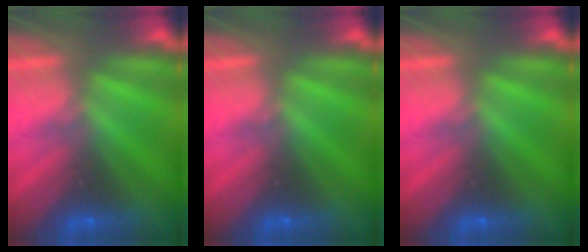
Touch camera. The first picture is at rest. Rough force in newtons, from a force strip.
{"total": 0.0}
{"total": 0.0}